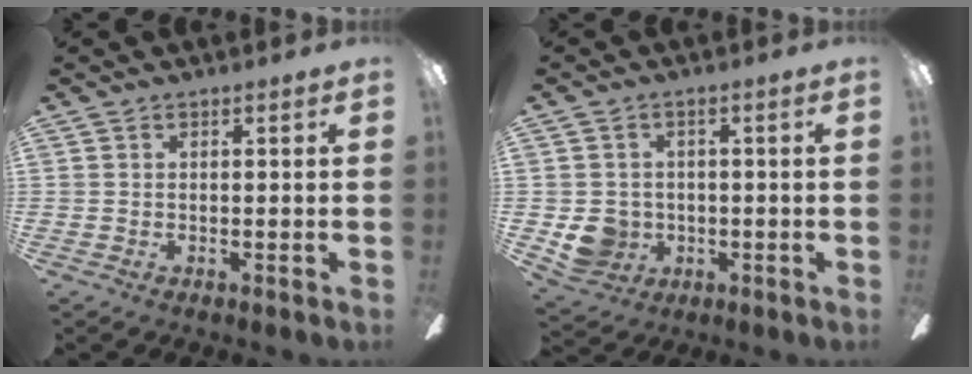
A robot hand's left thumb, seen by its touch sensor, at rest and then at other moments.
{"total": 6.5, "force": [-0.5, 6.2, 1.9], "torque": [-0.049, 0.002, -0.004]}